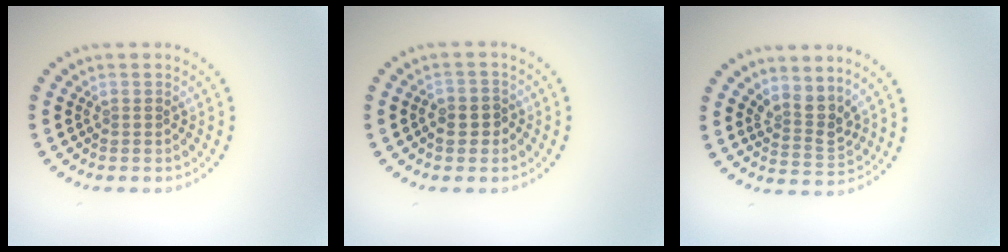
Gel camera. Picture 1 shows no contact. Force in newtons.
{"total": 2.3, "press": 2.2, "slide": 0.7}
{"total": 2.7, "press": 2.0, "slide": 1.9}